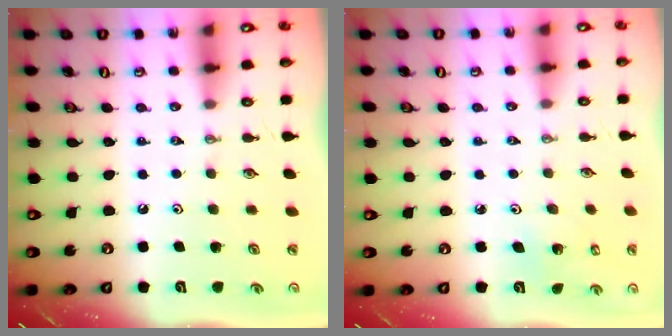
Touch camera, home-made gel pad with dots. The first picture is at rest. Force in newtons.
{"total": 3.0, "press": 3.0, "slide": 0.1}